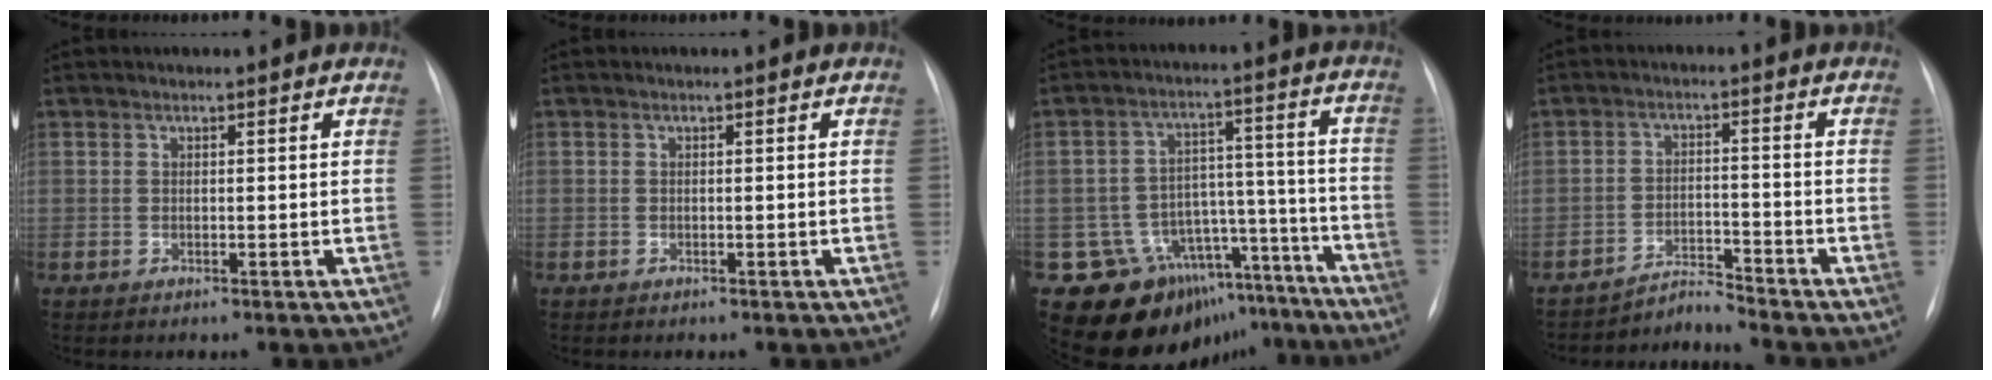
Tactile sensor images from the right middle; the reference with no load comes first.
{"total": 0.0}
{"total": 16.7, "force": [-12.7, 10.4, 3.2], "torque": [-0.029, 0.087, -0.166]}
{"total": 4.1, "force": [-3.7, -1.1, -1.2], "torque": [0.021, -0.007, -0.061]}